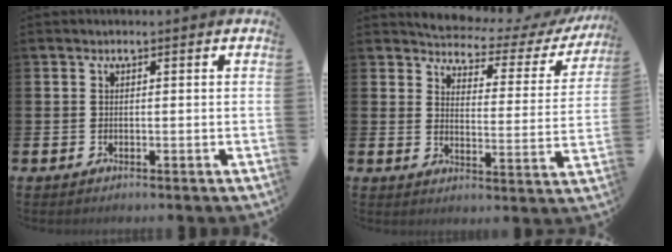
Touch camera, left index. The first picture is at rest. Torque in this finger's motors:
{"motor_torque": [0.94, -1.19, 0.38, 0.04]}